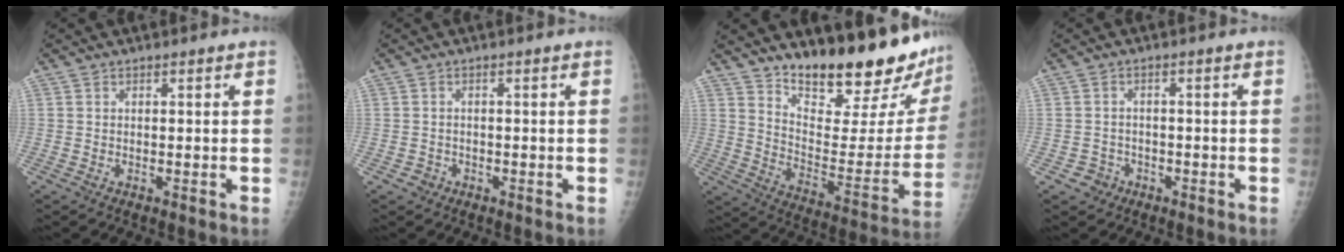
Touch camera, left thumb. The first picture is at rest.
{"total": 1.2, "force": [-0.7, 0.9, -0.1], "torque": [0.008, 0.005, -0.016]}
{"total": 23.0, "force": [19.1, 5.1, 11.8], "torque": [-0.135, -0.146, 0.275]}
{"total": 2.8, "force": [-1.6, 2.3, -0.1], "torque": [0.020, 0.012, -0.025]}